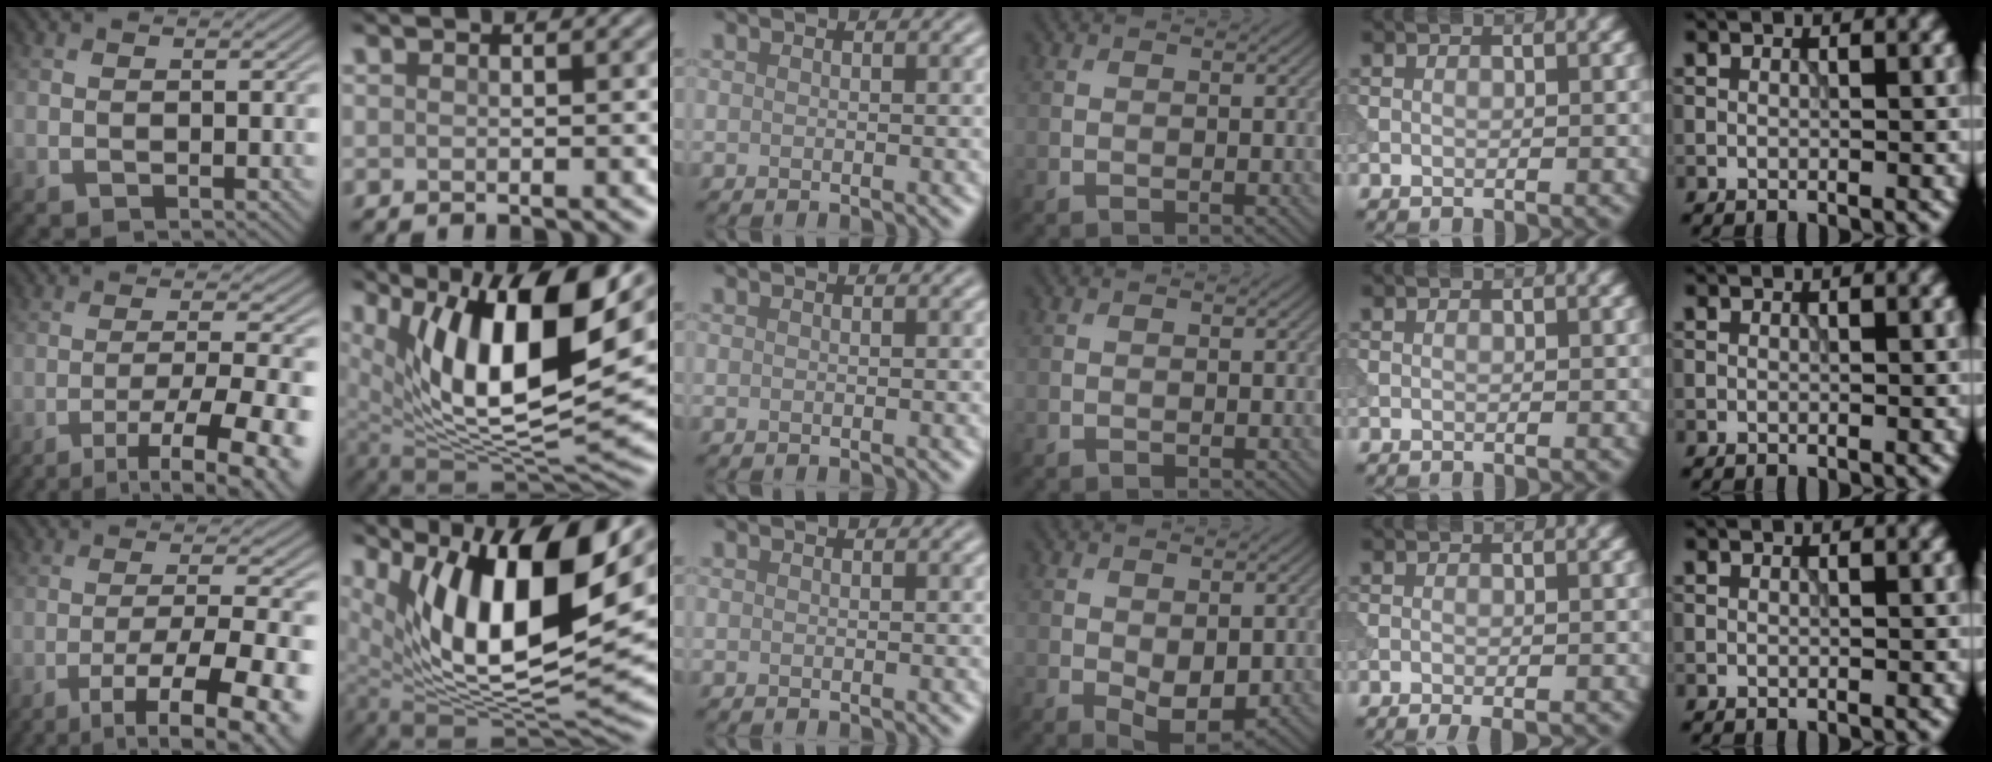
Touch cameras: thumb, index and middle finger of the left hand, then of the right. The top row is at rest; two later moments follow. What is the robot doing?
{"motion": "extract", "object": "tissue"}